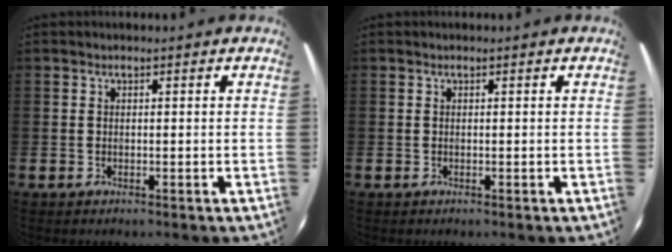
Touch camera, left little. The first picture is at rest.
{"total": 0.0}